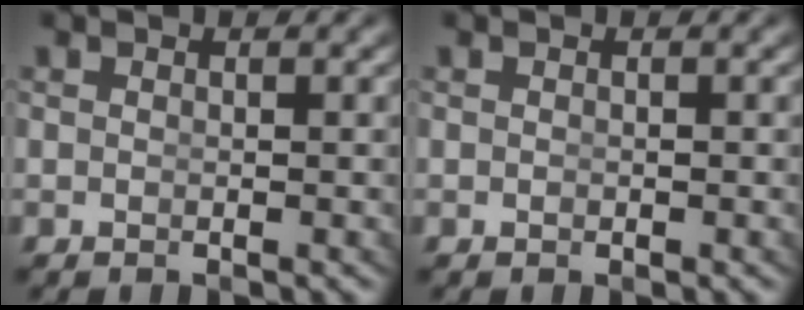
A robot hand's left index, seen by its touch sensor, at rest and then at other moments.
{"total": 0.0}